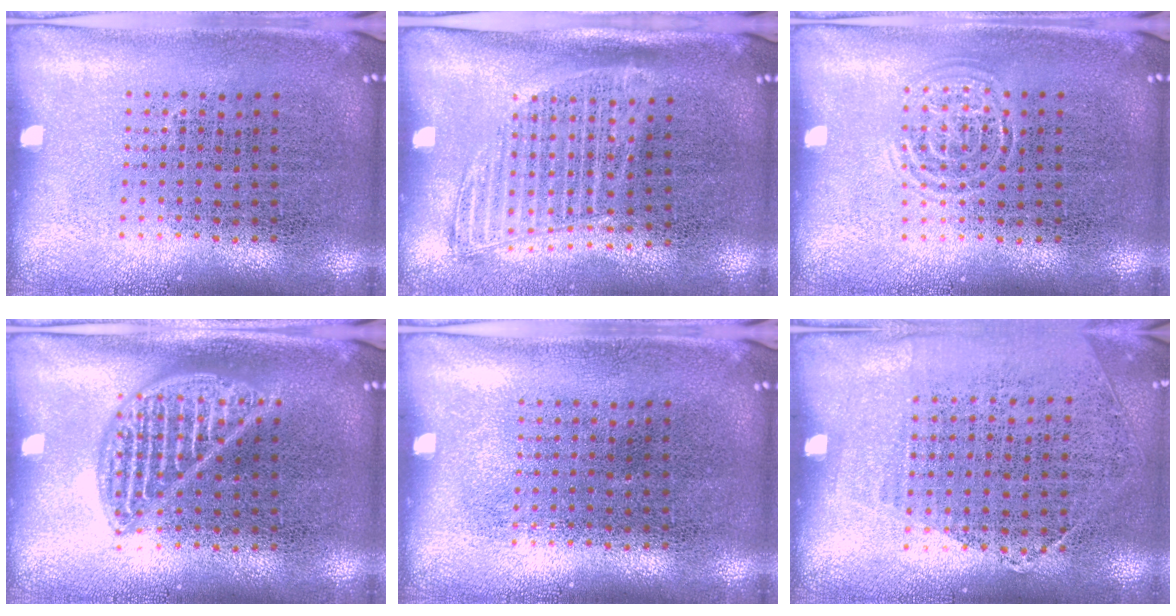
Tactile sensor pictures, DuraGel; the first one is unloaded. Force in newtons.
{"total": 1.4, "press": 1.2, "slide": 0.6}
{"total": 1.6, "press": 1.5, "slide": 0.2}
{"total": 2.1, "press": 2.1, "slide": 0.2}
{"total": 0.0}
{"total": 1.2, "press": 1.0, "slide": 0.7}